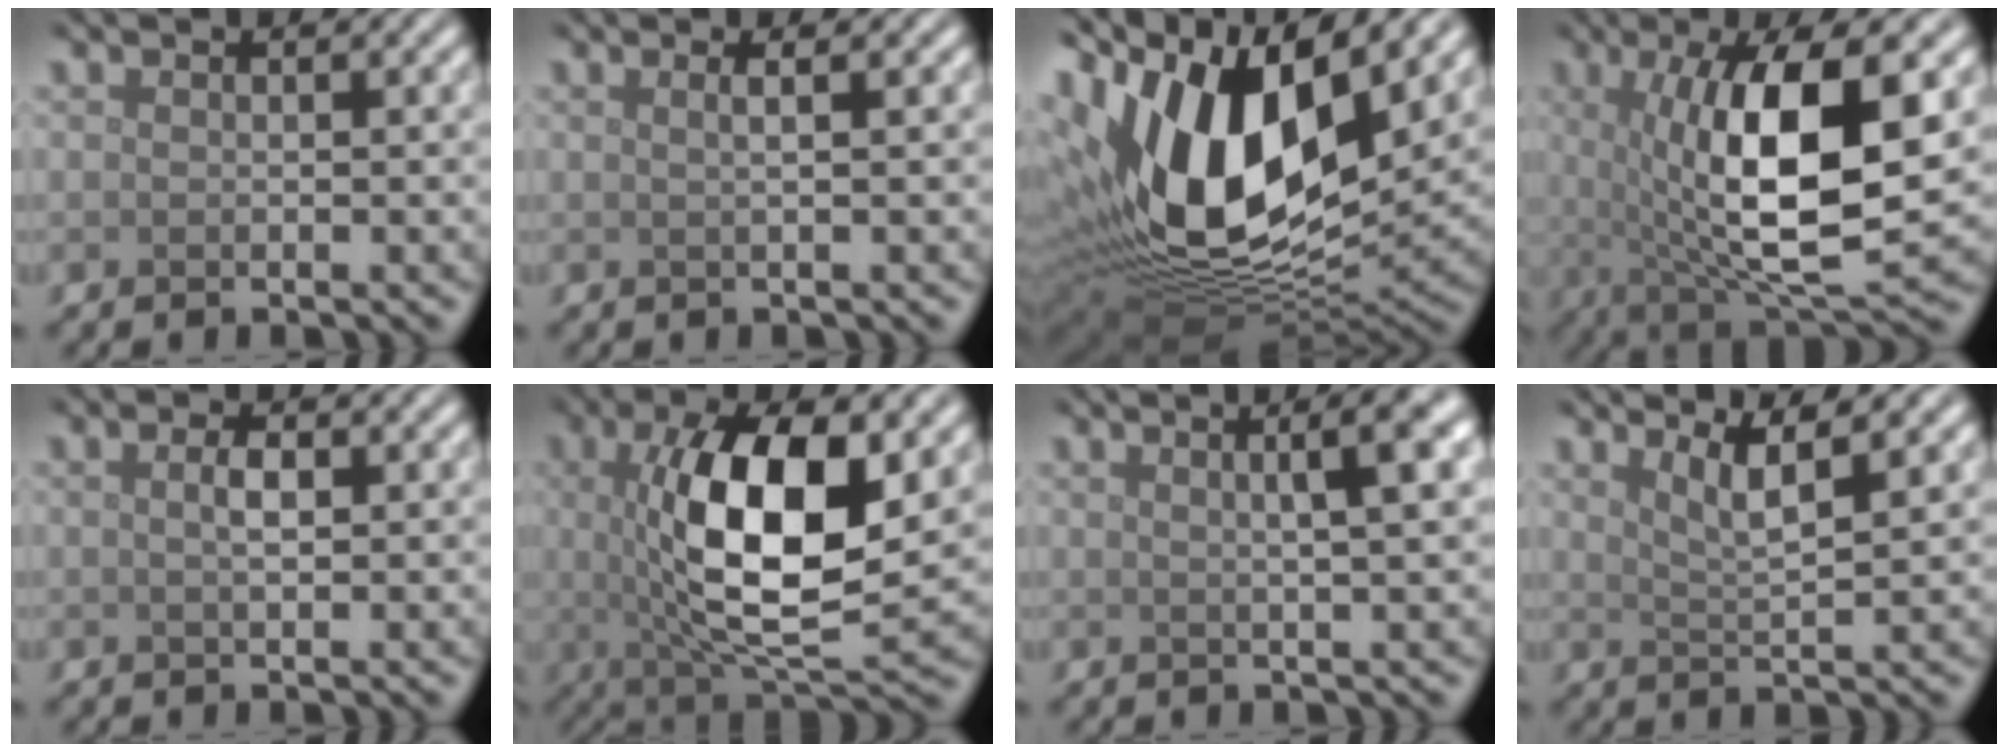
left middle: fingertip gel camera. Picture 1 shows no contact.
{"total": 2.0, "force": [0.7, 0.9, 1.7], "torque": [-0.008, 0.003, -0.013]}
{"total": 15.5, "force": [4.8, 8.4, 12.1], "torque": [-0.236, -0.002, 0.090]}
{"total": 11.1, "force": [1.0, 3.4, 10.5], "torque": [-0.170, -0.011, 0.024]}
{"total": 1.5, "force": [0.3, 0.5, 1.3], "torque": [-0.025, 0.002, 0.003]}
{"total": 11.0, "force": [1.5, 3.6, 10.3], "torque": [-0.175, -0.003, 0.028]}
{"total": 4.6, "force": [1.6, 1.0, 4.2], "torque": [-0.047, 0.018, 0.017]}
{"total": 3.0, "force": [1.8, 0.5, 2.3], "torque": [-0.030, -0.001, 0.033]}